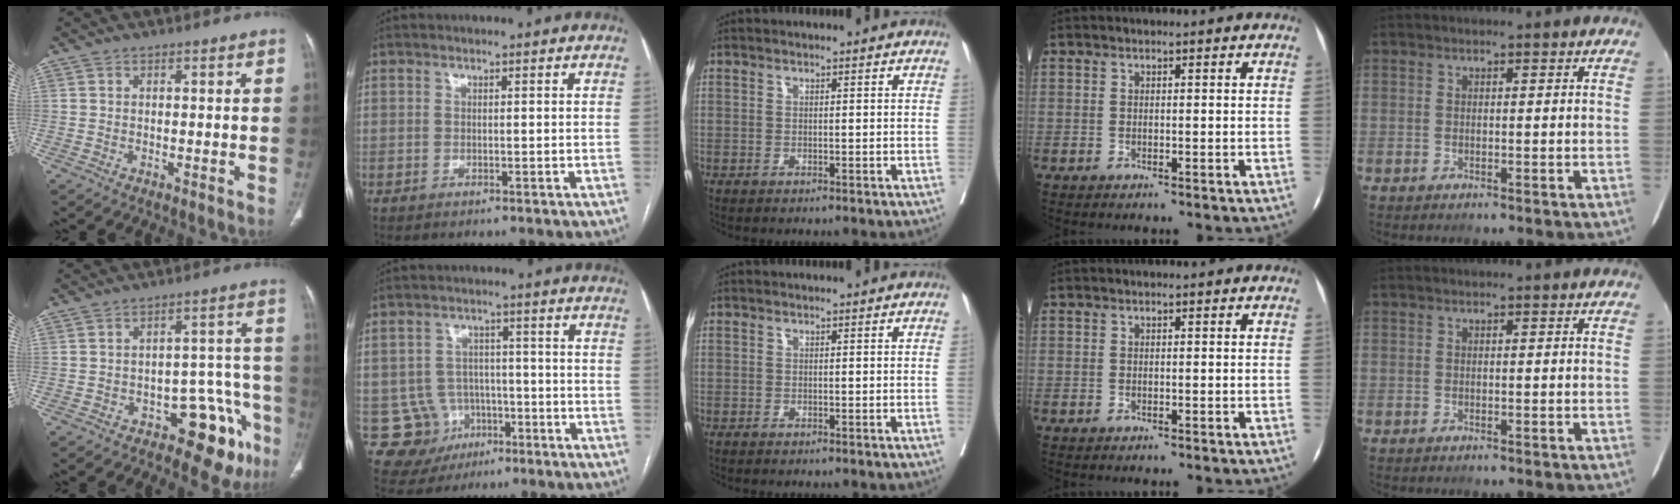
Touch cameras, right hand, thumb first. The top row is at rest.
{"thumb": {"total": 11.9, "force": [-6.9, 6.2, 7.5], "torque": [-0.041, 0.073, -0.087]}, "index": {"total": 8.4, "force": [-2.6, 8.0, 0.7], "torque": [-0.014, 0.013, -0.027]}}